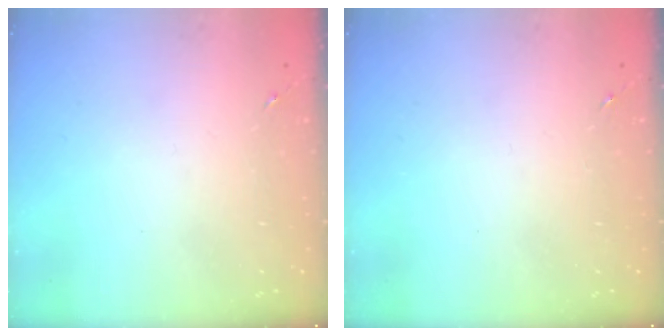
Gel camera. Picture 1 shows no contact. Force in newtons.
{"total": 0.0}